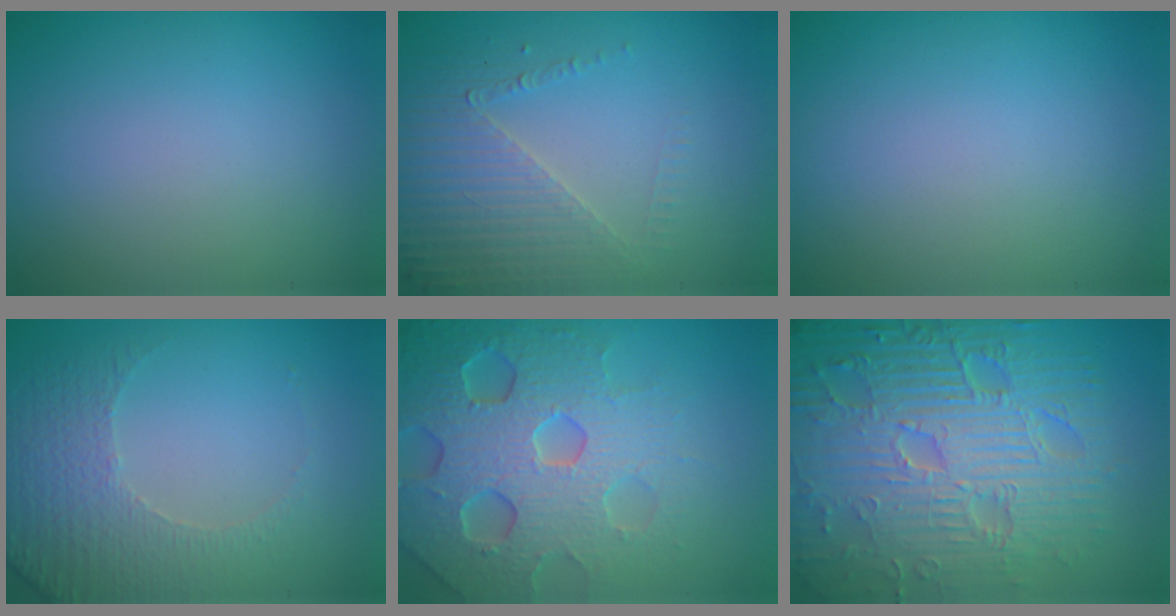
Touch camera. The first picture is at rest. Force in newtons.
{"total": 4.5, "press": 3.2, "slide": 3.1}
{"total": 0.0}
{"total": 5.0, "press": 3.6, "slide": 3.5}
{"total": 7.3, "press": 7.2, "slide": 1.6}
{"total": 12.2, "press": 7.9, "slide": 9.3}